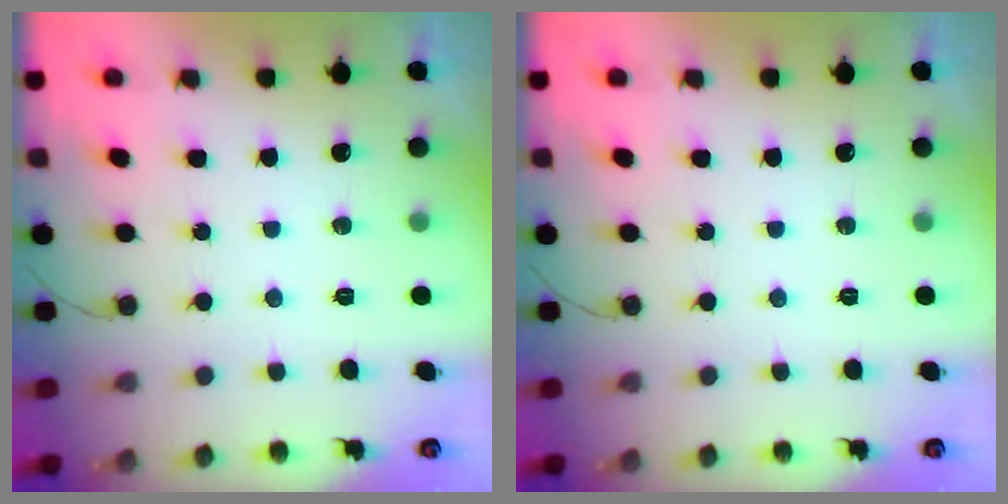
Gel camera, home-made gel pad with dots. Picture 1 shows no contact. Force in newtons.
{"total": 0.0}